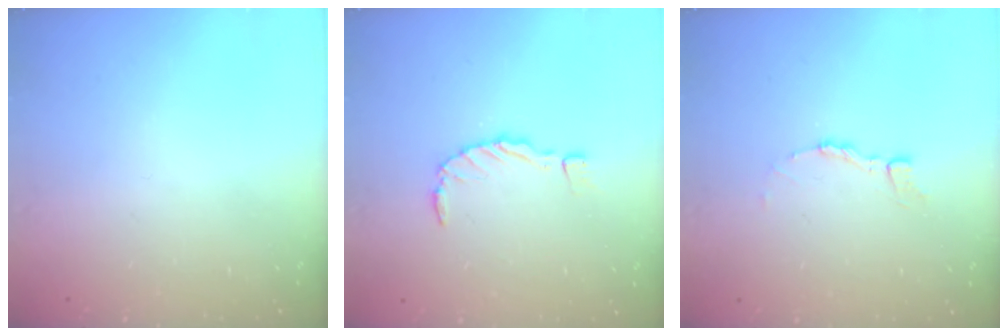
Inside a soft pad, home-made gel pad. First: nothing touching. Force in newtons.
{"total": 0.0}
{"total": 4.4, "press": 4.4, "slide": 0.1}